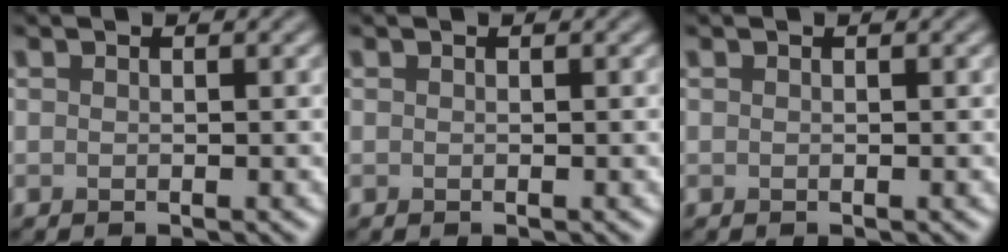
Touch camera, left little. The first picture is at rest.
{"total": 0.0}
{"total": 0.0}